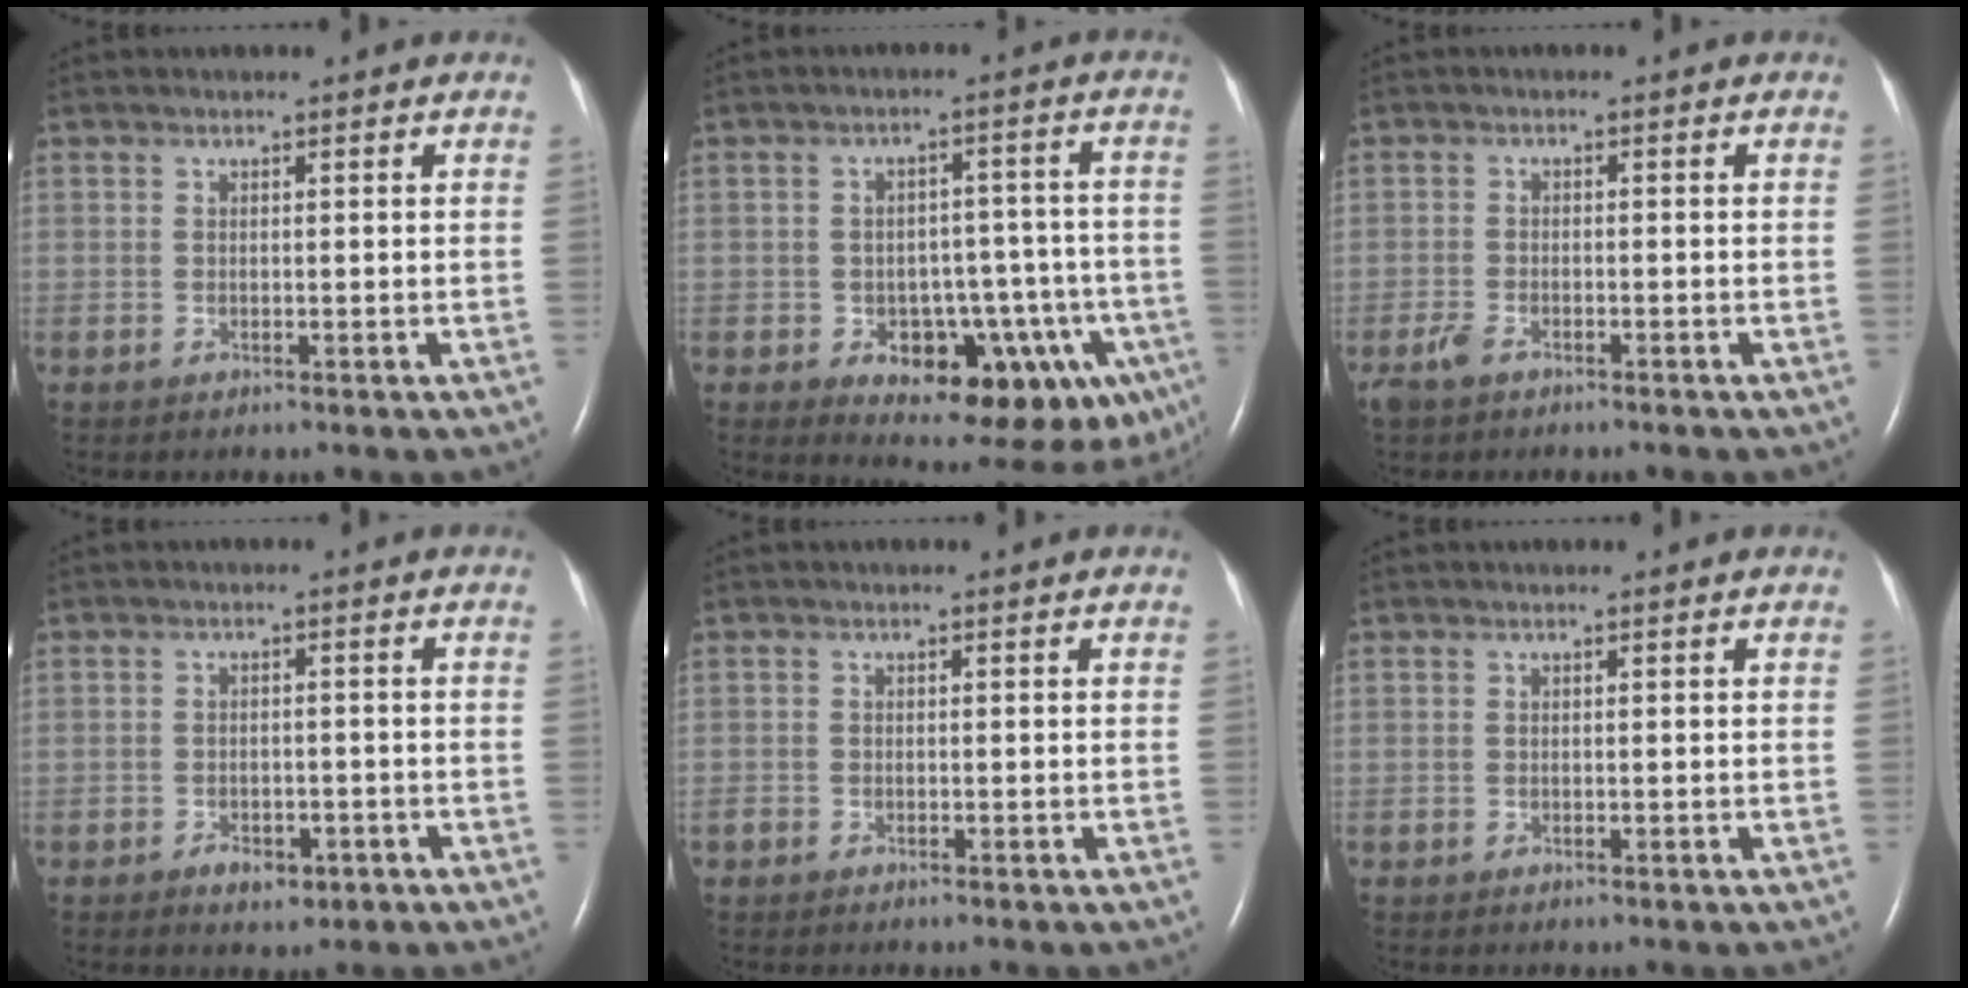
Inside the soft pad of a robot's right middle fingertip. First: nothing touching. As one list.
[{"total": 15.8, "force": [-7.0, 7.2, 12.2], "torque": [-0.109, 0.025, -0.078]}, {"total": 2.8, "force": [-2.1, 1.0, 1.6], "torque": [-0.046, -0.005, -0.038]}, {"total": 3.3, "force": [-1.9, 1.9, 1.9], "torque": [-0.028, 0.002, -0.018]}, {"total": 0.6, "force": [-0.5, 0.4, 0.1], "torque": [-0.005, 0.002, -0.011]}, {"total": 0.0}]